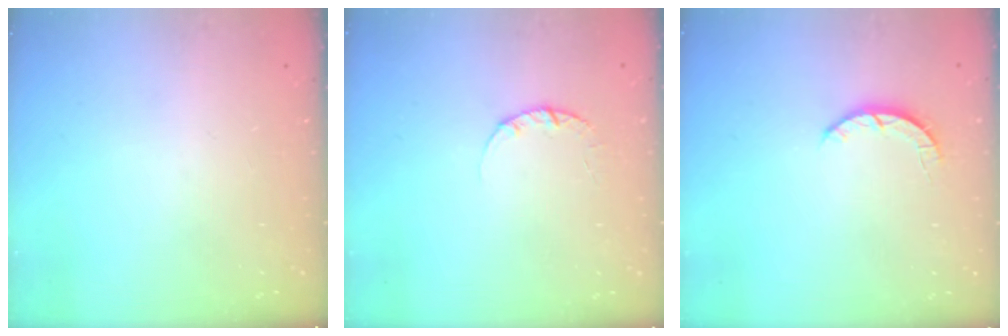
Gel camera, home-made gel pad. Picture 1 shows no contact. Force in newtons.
{"total": 2.4, "press": 2.3, "slide": 0.3}
{"total": 2.5, "press": 2.4, "slide": 0.4}